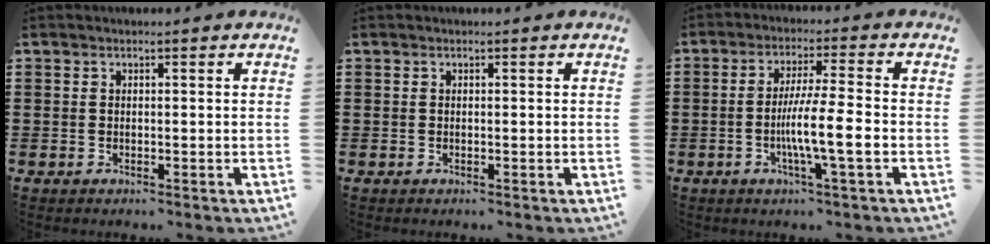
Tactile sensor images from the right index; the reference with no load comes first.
{"total": 0.0}
{"total": 7.9, "force": [-2.1, 0.5, 7.6], "torque": [-0.134, -0.006, -0.039]}